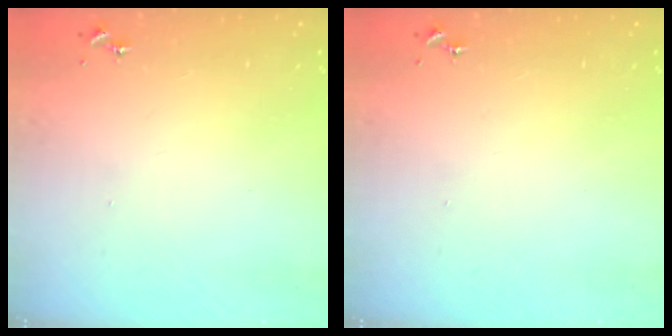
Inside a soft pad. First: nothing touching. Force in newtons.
{"total": 0.0}